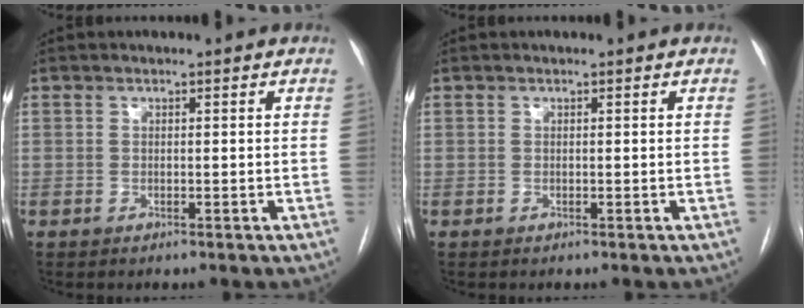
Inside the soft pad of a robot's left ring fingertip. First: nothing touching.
{"total": 0.0}